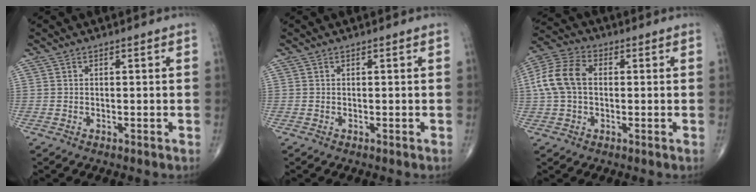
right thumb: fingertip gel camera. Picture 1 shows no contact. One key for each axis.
{"total": 0.0}
{"total": 10.5, "fx": 0.7, "fy": 7.2, "fz": 7.6, "tx": -0.160, "ty": 0.029, "tz": 0.006}